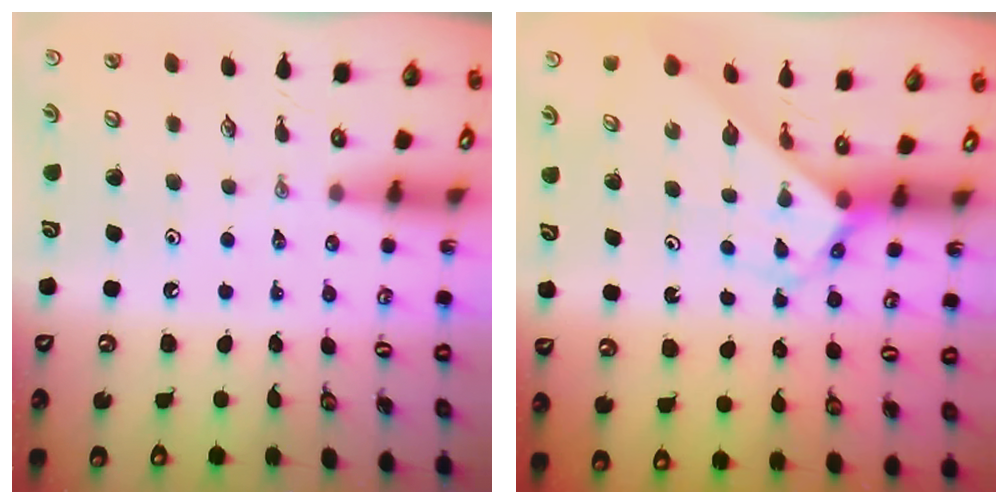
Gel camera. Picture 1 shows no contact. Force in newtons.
{"total": 2.8, "press": 2.8, "slide": 0.1}